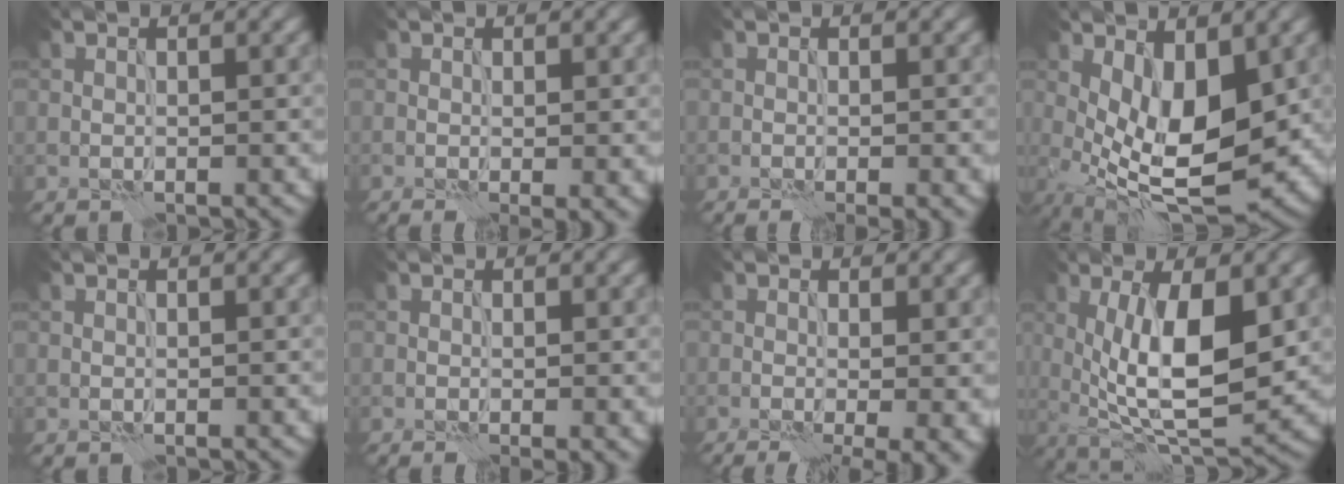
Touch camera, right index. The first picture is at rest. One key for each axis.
{"total": 2.1, "fx": -0.2, "fy": 0.3, "fz": 2.0, "tx": -0.030, "ty": -0.005, "tz": -0.004}
{"total": 1.8, "fx": -0.7, "fy": 0.1, "fz": 1.7, "tx": -0.022, "ty": -0.005, "tz": -0.012}
{"total": 9.0, "fx": -0.4, "fy": 3.8, "fz": 8.2, "tx": -0.154, "ty": -0.009, "tz": -0.007}
{"total": 0.0}
{"total": 1.4, "fx": -0.3, "fy": 0.0, "fz": 1.4, "tx": -0.019, "ty": -0.003, "tz": -0.006}
{"total": 7.5, "fx": -2.0, "fy": 2.7, "fz": 6.7, "tx": -0.062, "ty": -0.011, "tz": -0.022}
{"total": 9.9, "fx": 0.3, "fy": 3.4, "fz": 9.3, "tx": -0.152, "ty": -0.010, "tz": 0.006}